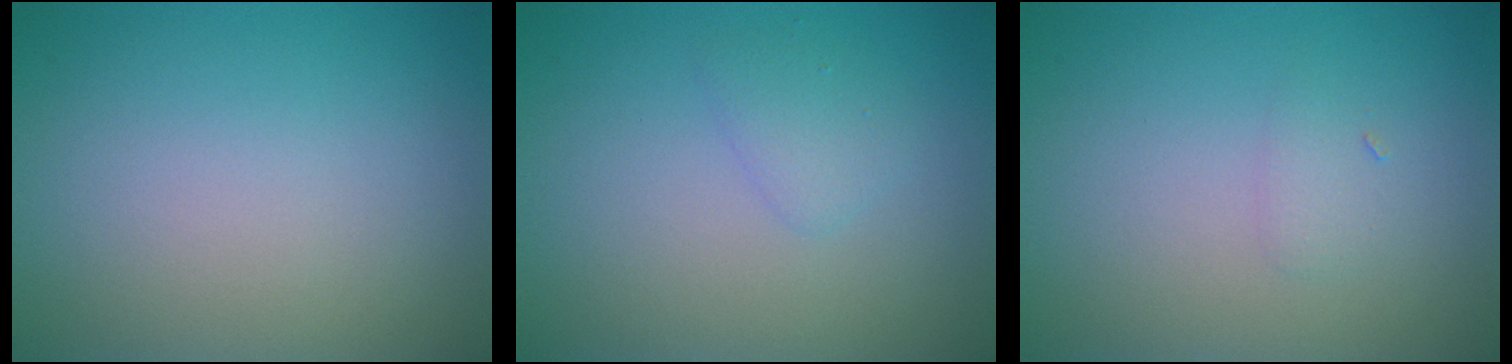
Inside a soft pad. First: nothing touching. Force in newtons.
{"total": 1.3, "press": 1.3, "slide": 0.1}
{"total": 0.8, "press": 0.8, "slide": 0.1}